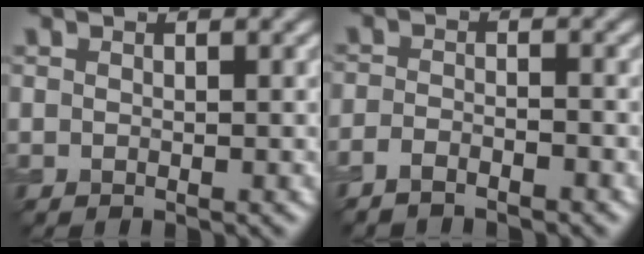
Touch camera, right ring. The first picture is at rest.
{"total": 2.1, "force": [-1.8, 0.4, 1.0], "torque": [-0.022, -0.001, -0.039]}